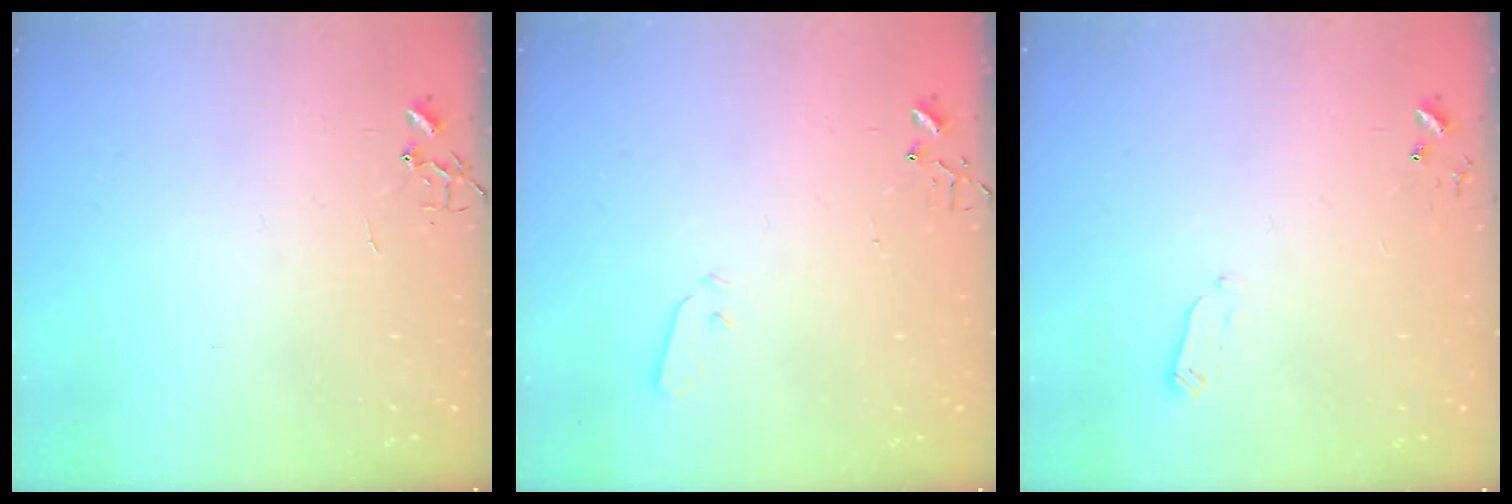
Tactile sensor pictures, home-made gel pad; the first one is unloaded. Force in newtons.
{"total": 2.9, "press": 2.8, "slide": 0.8}
{"total": 2.4, "press": 2.3, "slide": 0.4}